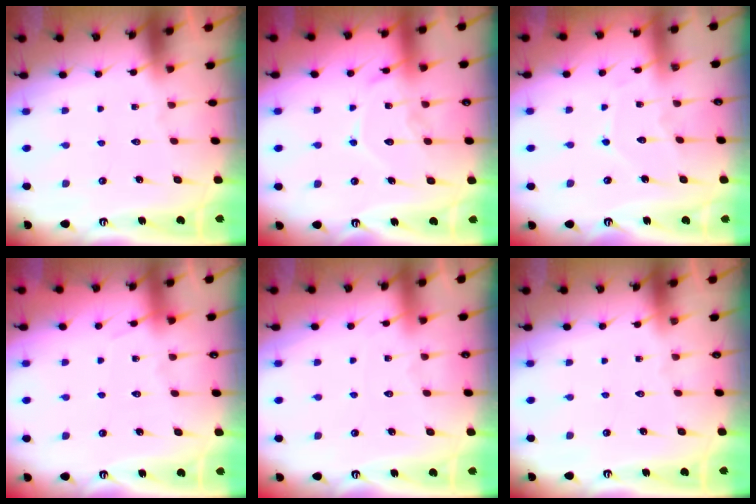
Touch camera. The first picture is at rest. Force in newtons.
{"total": 12.8, "press": 12.8, "slide": 1.0}
{"total": 6.0, "press": 6.0, "slide": 0.8}
{"total": 5.0, "press": 5.0, "slide": 0.7}
{"total": 1.4, "press": 1.3, "slide": 0.3}
{"total": 0.0}